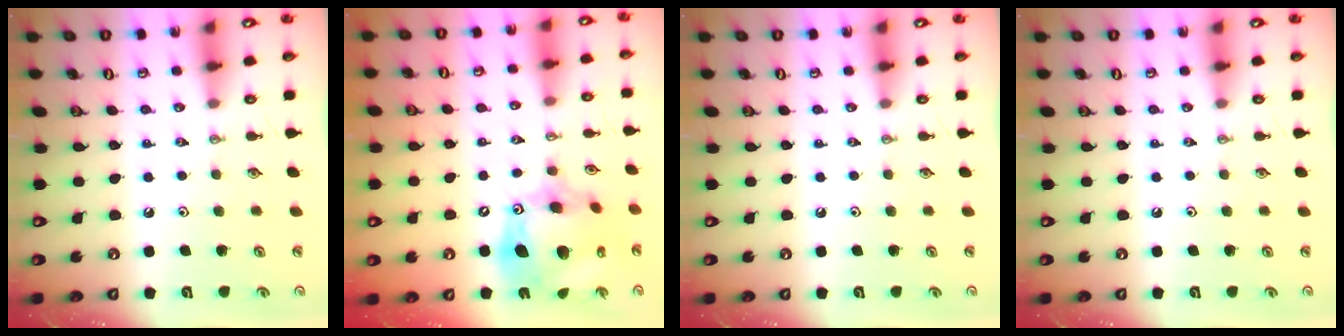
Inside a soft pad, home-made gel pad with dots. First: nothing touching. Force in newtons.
{"total": 18.4, "press": 18.3, "slide": 1.9}
{"total": 0.0}
{"total": 0.0}